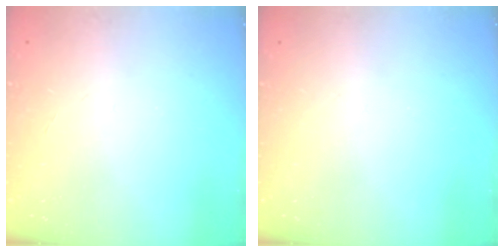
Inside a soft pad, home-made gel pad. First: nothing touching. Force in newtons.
{"total": 0.0}